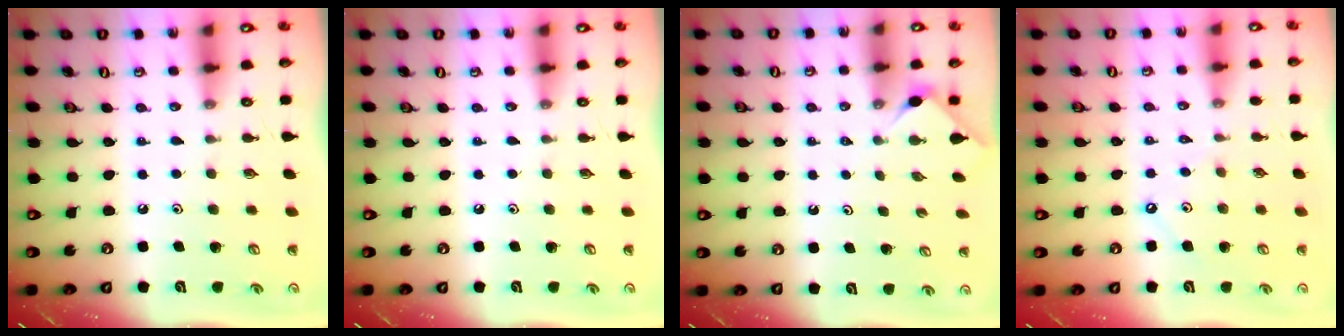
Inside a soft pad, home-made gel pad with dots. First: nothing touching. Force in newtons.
{"total": 0.0}
{"total": 2.7, "press": 2.7, "slide": 0.5}
{"total": 2.9, "press": 2.9, "slide": 0.5}